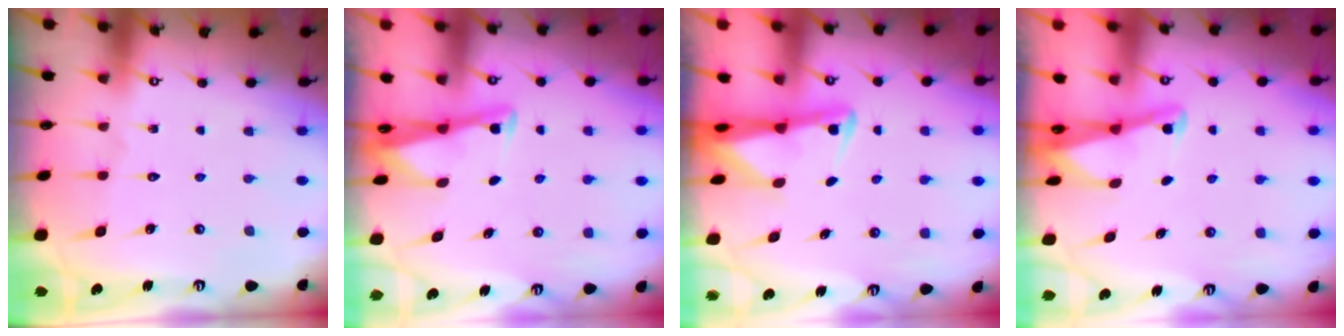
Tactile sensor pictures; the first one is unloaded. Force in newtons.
{"total": 3.0, "press": 3.0, "slide": 0.3}
{"total": 2.5, "press": 2.4, "slide": 0.6}
{"total": 2.3, "press": 2.3, "slide": 0.3}